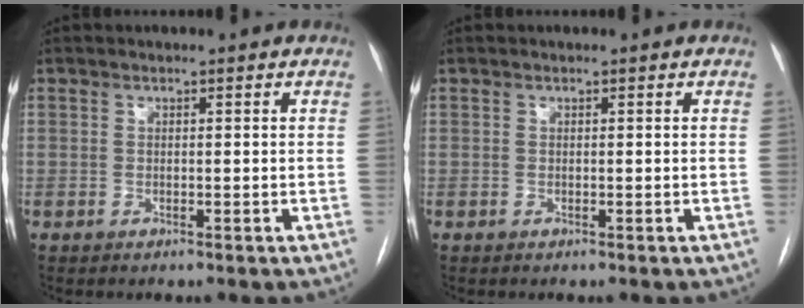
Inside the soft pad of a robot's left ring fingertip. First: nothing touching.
{"total": 0.0}